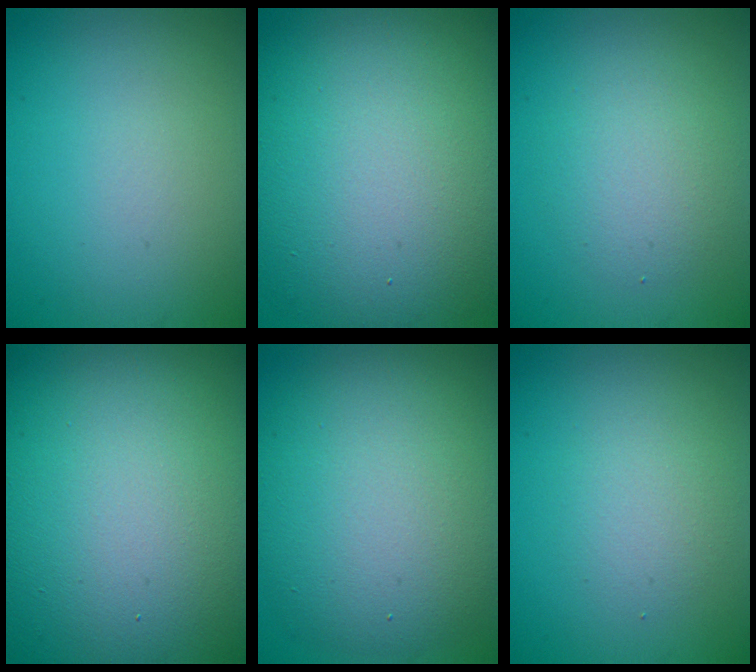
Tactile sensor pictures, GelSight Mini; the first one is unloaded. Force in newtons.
{"total": 15.9, "press": 15.9, "slide": 1.1}
{"total": 2.9, "press": 2.9, "slide": 0.3}
{"total": 25.6, "press": 25.6, "slide": 1.1}
{"total": 10.2, "press": 10.1, "slide": 0.8}
{"total": 2.0, "press": 2.0, "slide": 0.1}